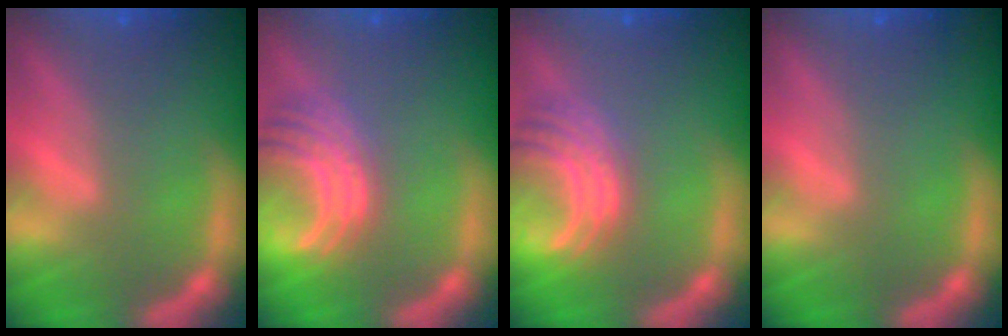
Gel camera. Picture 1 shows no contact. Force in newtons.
{"total": 7.0}
{"total": 6.5}
{"total": 0.0}